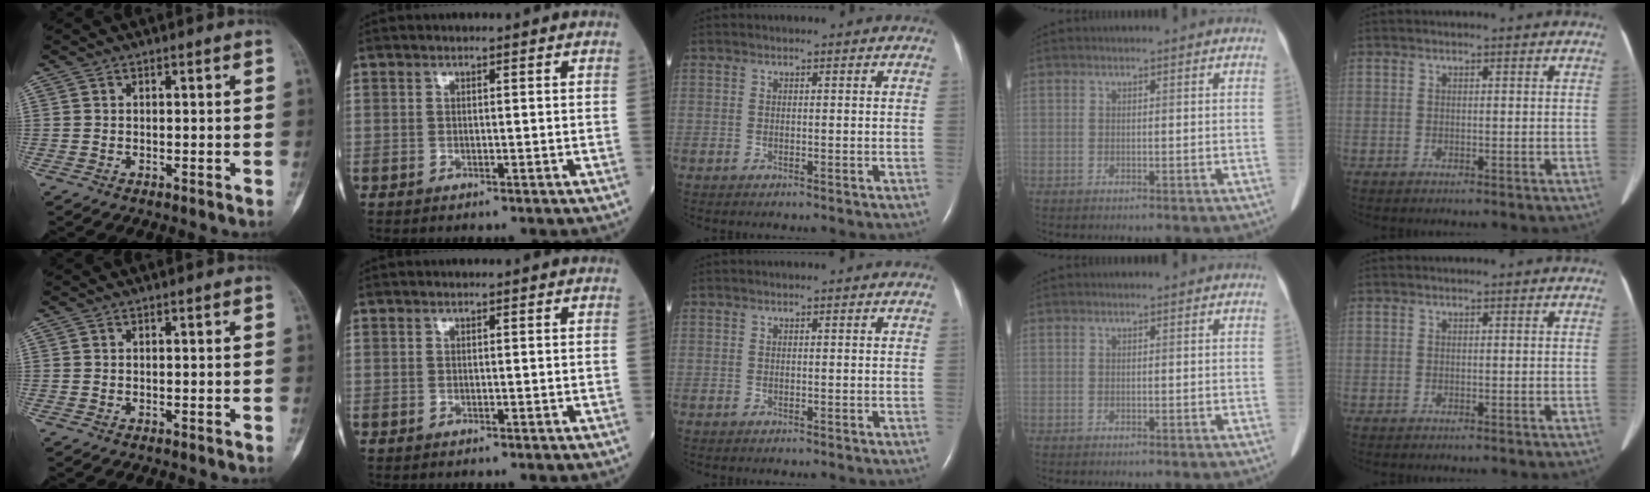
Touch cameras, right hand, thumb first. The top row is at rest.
{}